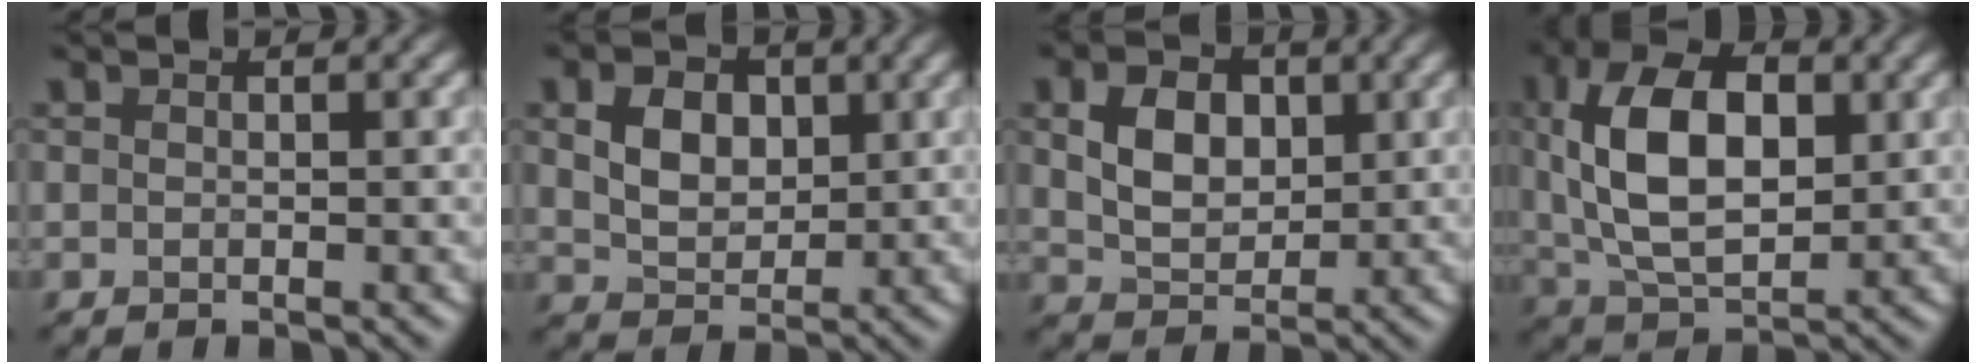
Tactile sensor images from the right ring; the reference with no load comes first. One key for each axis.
{"total": 4.4, "fx": 1.3, "fy": 3.1, "fz": 2.8, "tx": -0.057, "ty": 0.001, "tz": 0.023}
{"total": 4.9, "fx": 1.3, "fy": 3.4, "fz": 3.3, "tx": -0.067, "ty": 0.001, "tz": 0.023}
{"total": 10.3, "fx": 2.0, "fy": 5.9, "fz": 8.2, "tx": -0.164, "ty": 0.008, "tz": 0.034}